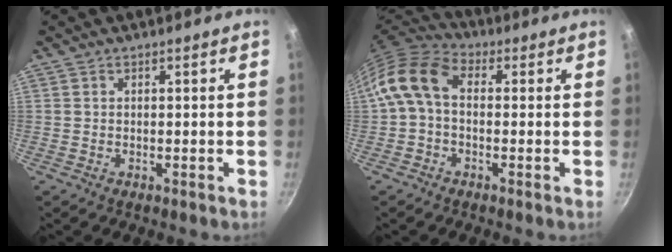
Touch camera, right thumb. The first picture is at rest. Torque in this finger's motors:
{"motor_torque": [-0.63, 0.80, 0.69, -0.60, 0.30]}